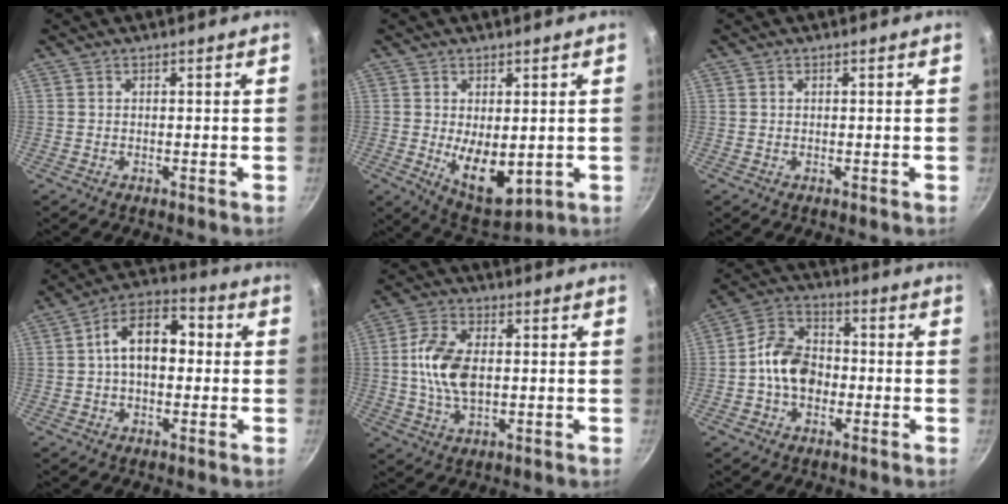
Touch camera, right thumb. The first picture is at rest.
{"total": 9.5, "force": [-0.9, 5.0, 8.1], "torque": [-0.106, -0.019, 0.005]}
{"total": 0.0}
{"total": 11.8, "force": [0.9, 7.3, 9.3], "torque": [-0.137, 0.034, 0.003]}
{"total": 11.0, "force": [0.5, 6.1, 9.1], "torque": [-0.184, 0.004, 0.011]}
{"total": 10.8, "force": [-1.5, 7.8, 7.2], "torque": [-0.115, 0.032, -0.040]}